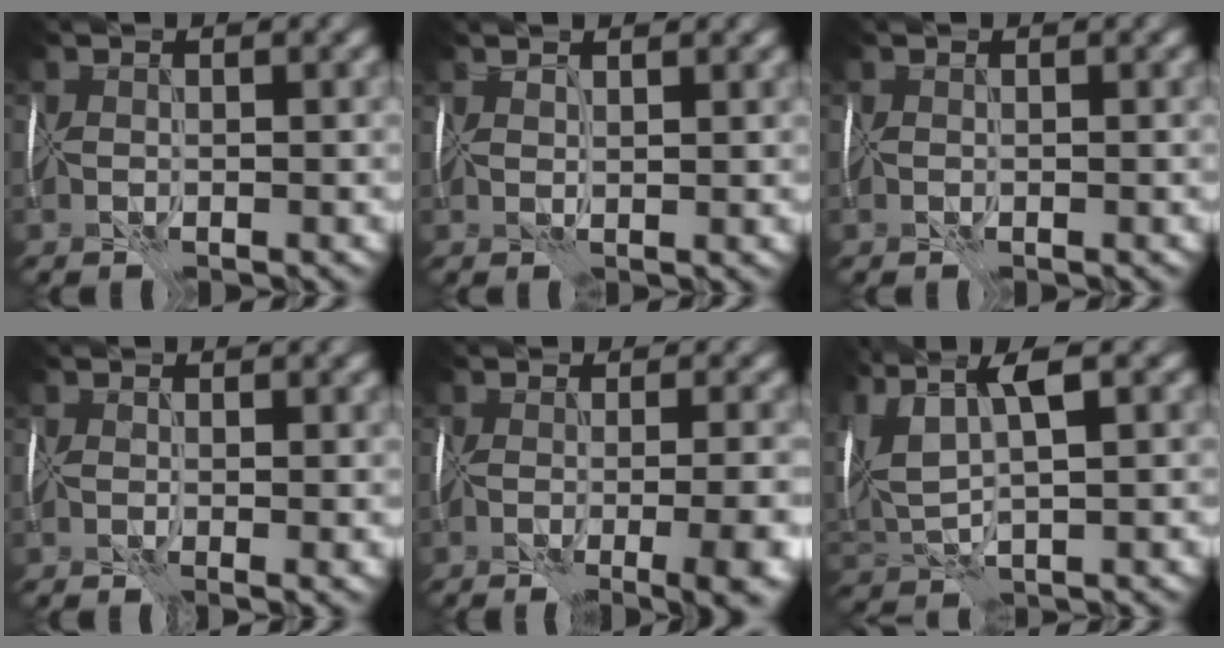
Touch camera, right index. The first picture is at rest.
{"total": 2.2, "force": [1.8, 0.7, 1.1], "torque": [-0.001, 0.009, 0.019]}
{"total": 0.0}
{"total": 1.7, "force": [0.1, 0.7, 1.6], "torque": [-0.021, -0.005, 0.007]}
{"total": 10.7, "force": [-5.5, 4.0, 8.2], "torque": [-0.094, -0.004, -0.038]}
{"total": 8.8, "force": [4.3, 3.2, 7.0], "torque": [-0.158, 0.018, 0.082]}